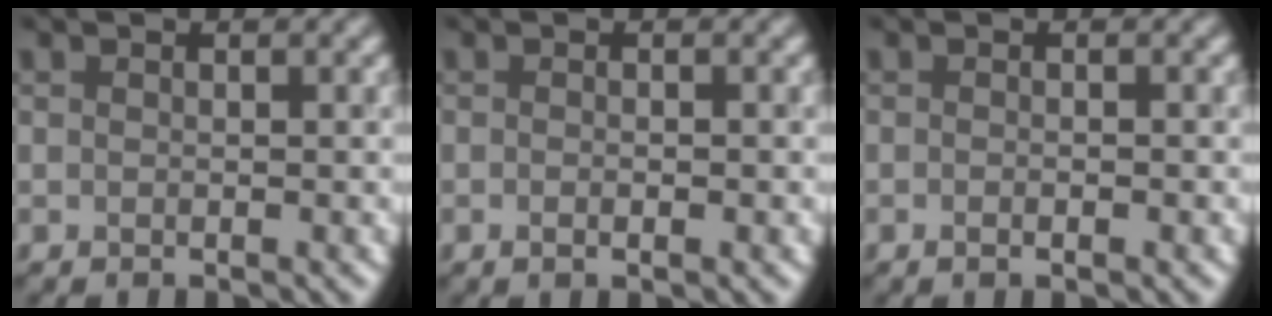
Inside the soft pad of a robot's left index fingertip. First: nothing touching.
{"total": 1.8, "force": [0.1, 0.9, 1.6], "torque": [0.003, 0.009, -0.005]}
{"total": 2.1, "force": [0.2, 1.1, 1.8], "torque": [0.004, 0.014, -0.009]}